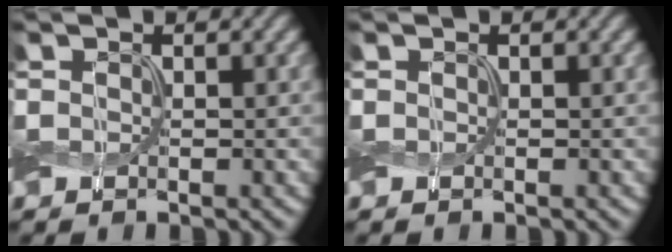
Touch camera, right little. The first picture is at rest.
{"total": 0.0}